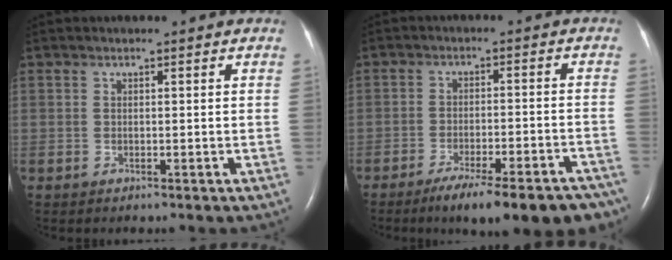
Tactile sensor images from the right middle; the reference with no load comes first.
{"total": 16.9, "force": [-13.3, 3.6, 9.7], "torque": [-0.084, 0.007, -0.180]}